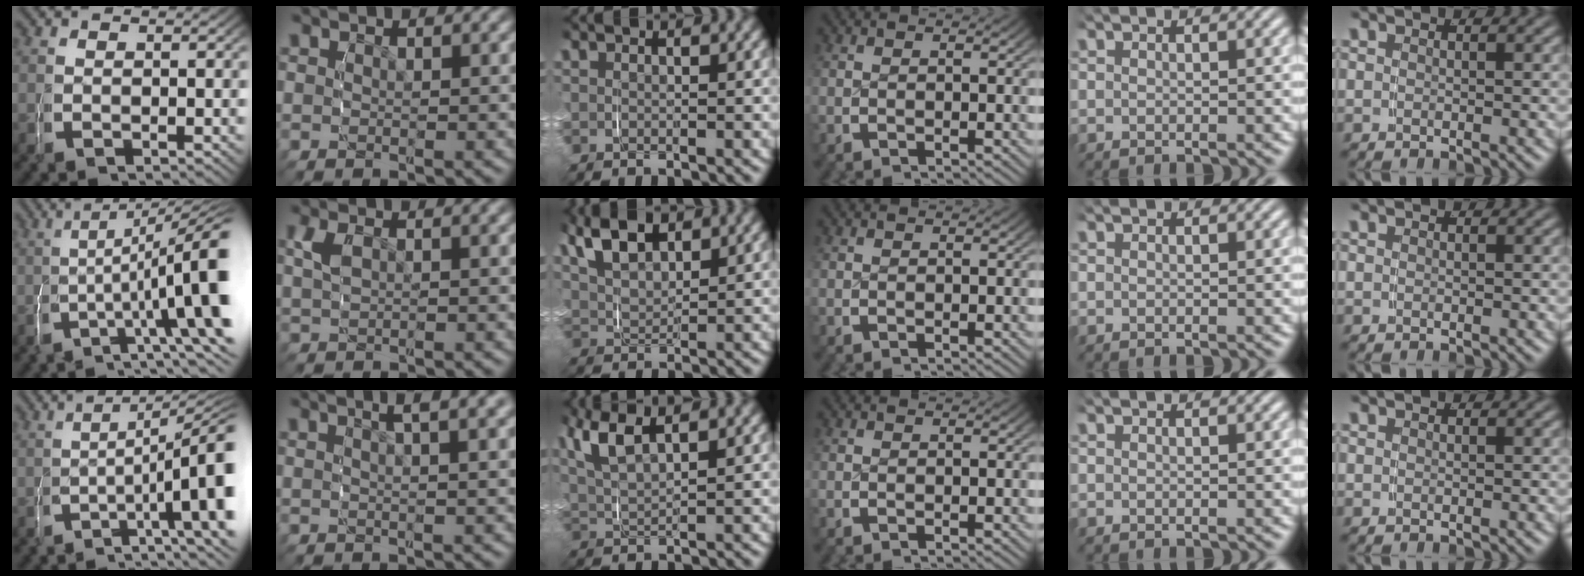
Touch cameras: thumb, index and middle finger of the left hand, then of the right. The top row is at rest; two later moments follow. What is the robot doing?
{"motion": "grasp_and_lifting", "object": "keyboard"}